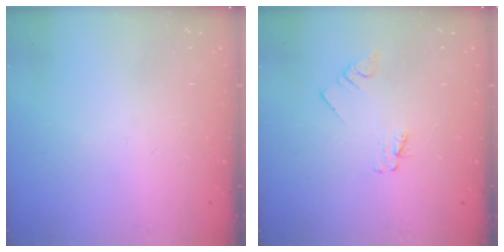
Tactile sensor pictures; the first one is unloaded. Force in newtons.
{"total": 1.6, "press": 1.6, "slide": 0.2}